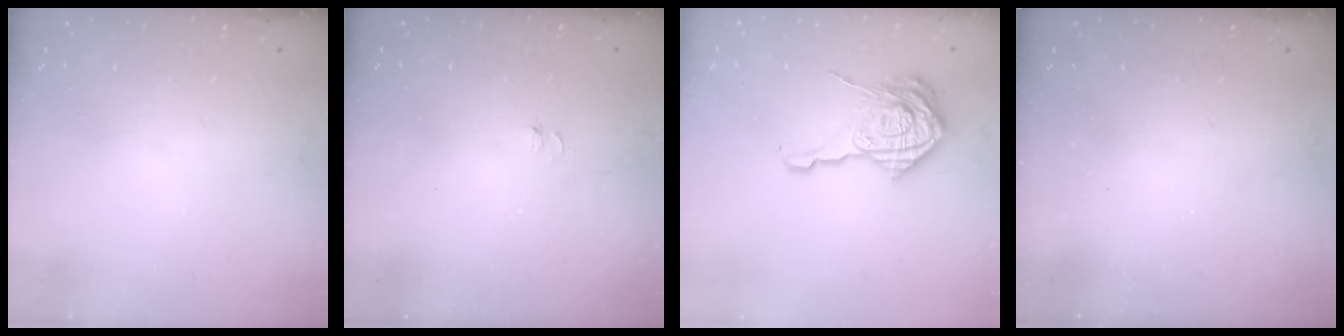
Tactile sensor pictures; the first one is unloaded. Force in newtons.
{"total": 3.3, "press": 3.2, "slide": 0.7}
{"total": 17.6, "press": 17.6, "slide": 1.2}
{"total": 2.3, "press": 2.2, "slide": 0.7}